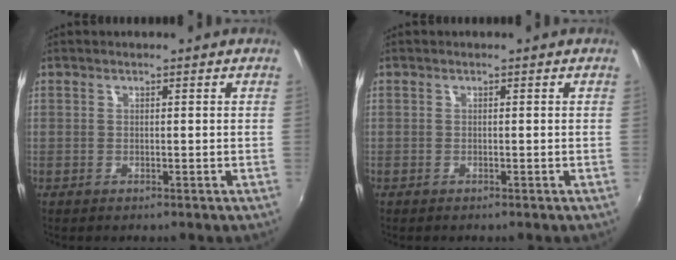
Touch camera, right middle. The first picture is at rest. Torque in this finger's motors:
{"motor_torque": [-0.37, 0.00, -0.04, 0.00]}